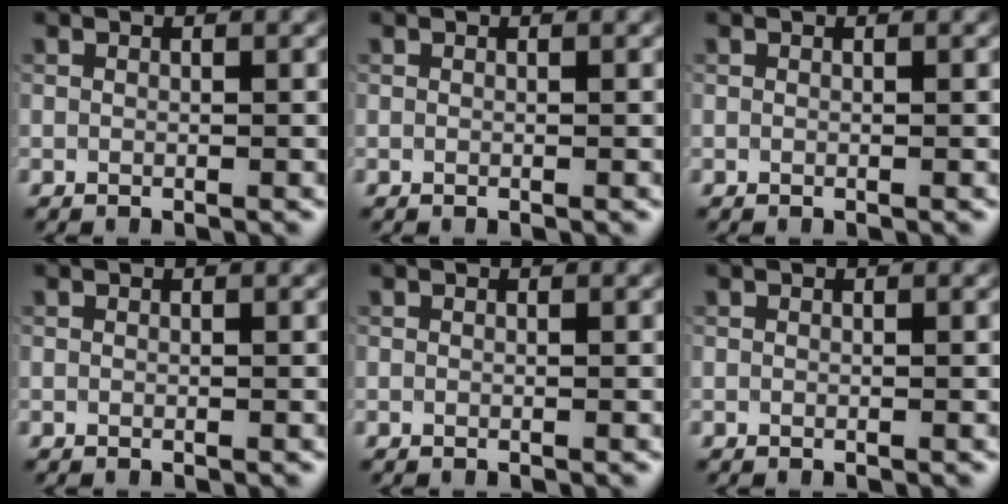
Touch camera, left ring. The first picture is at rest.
{"total": 0.0}
{"total": 0.0}
{"total": 0.0}
{"total": 0.0}
{"total": 0.0}